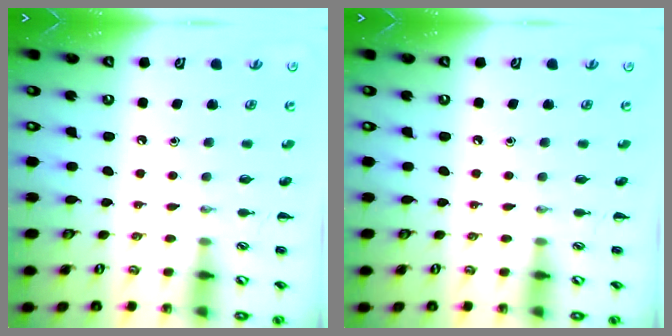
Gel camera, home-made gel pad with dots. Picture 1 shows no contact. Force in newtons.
{"total": 0.0}